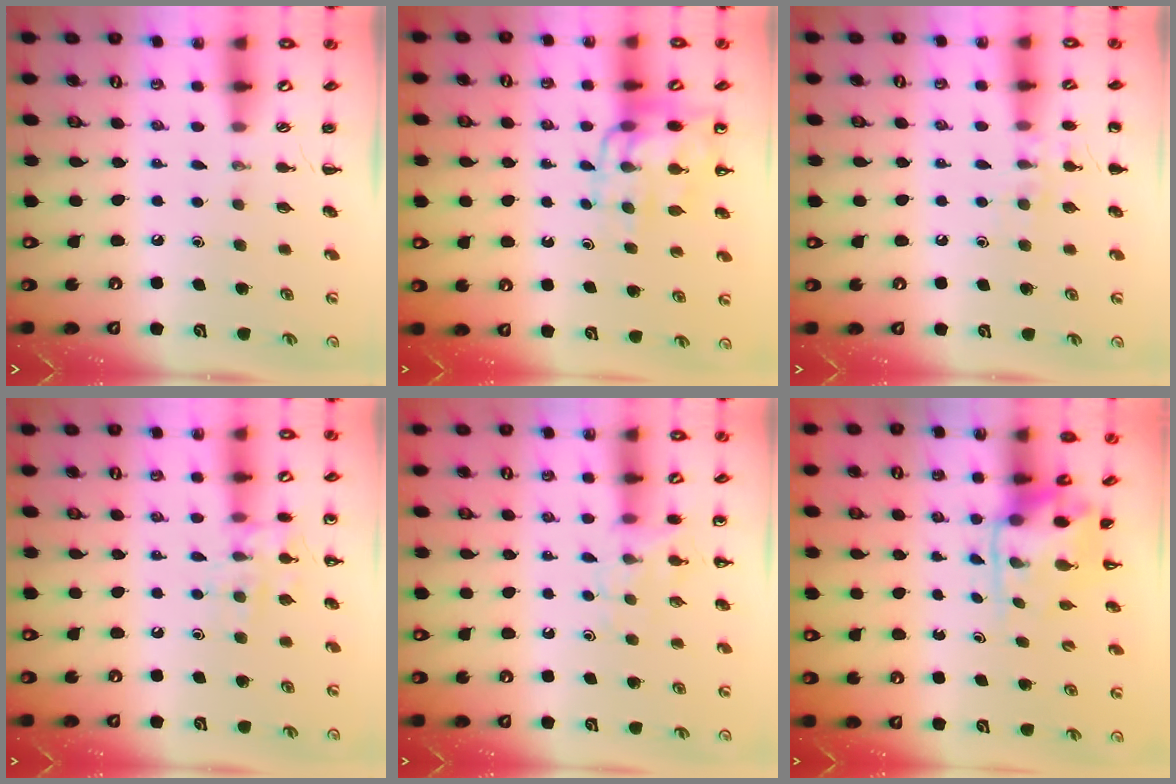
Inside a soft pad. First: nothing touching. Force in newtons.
{"total": 11.6, "press": 11.3, "slide": 2.8}
{"total": 6.9, "press": 6.8, "slide": 1.4}
{"total": 9.8, "press": 9.8, "slide": 1.0}
{"total": 6.5, "press": 6.3, "slide": 1.7}
{"total": 3.5, "press": 3.4, "slide": 0.8}